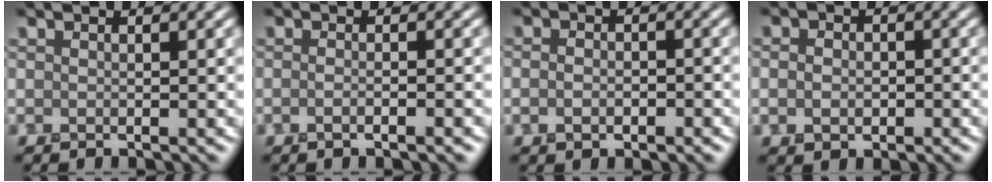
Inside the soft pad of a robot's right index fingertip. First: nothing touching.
{"total": 2.3, "force": [-0.7, 1.0, 2.0], "torque": [-0.003, -0.001, -0.023]}
{"total": 2.1, "force": [-0.6, 1.4, 1.5], "torque": [-0.022, -0.001, -0.011]}
{"total": 2.4, "force": [-0.3, 1.9, 1.4], "torque": [-0.017, -0.002, -0.009]}